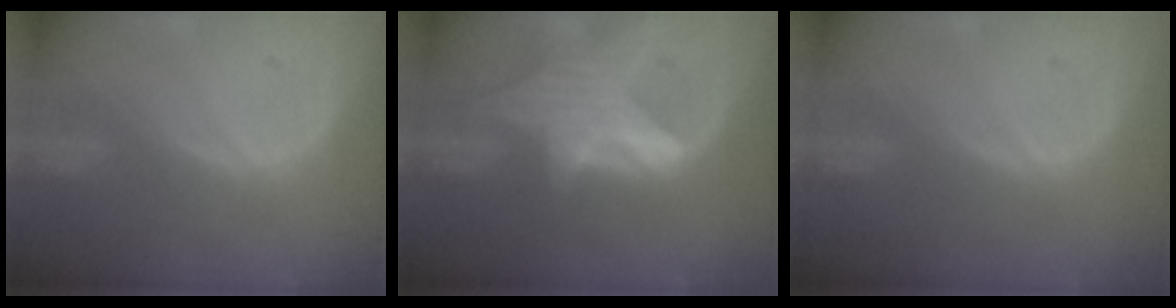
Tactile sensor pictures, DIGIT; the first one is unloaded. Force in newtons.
{"total": 6.6, "press": 6.4, "slide": 1.2}
{"total": 0.0}